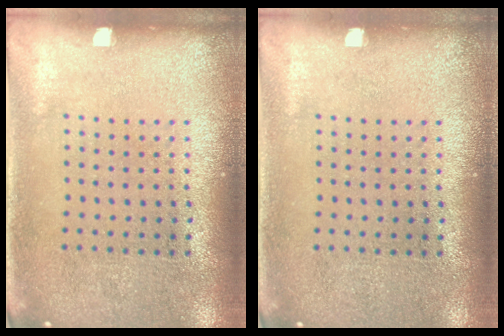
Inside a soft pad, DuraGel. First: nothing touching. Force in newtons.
{"total": 0.0}